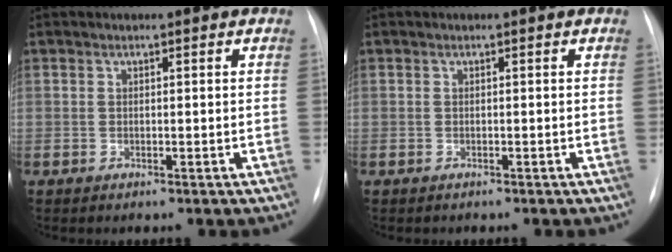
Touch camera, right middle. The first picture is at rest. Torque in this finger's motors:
{"motor_torque": [-0.22, 0.16, 0.00, 0.00]}